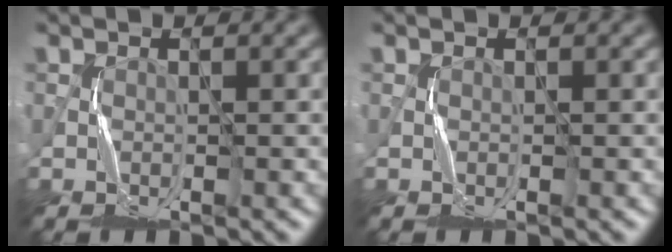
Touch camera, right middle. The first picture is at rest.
{"total": 0.0}